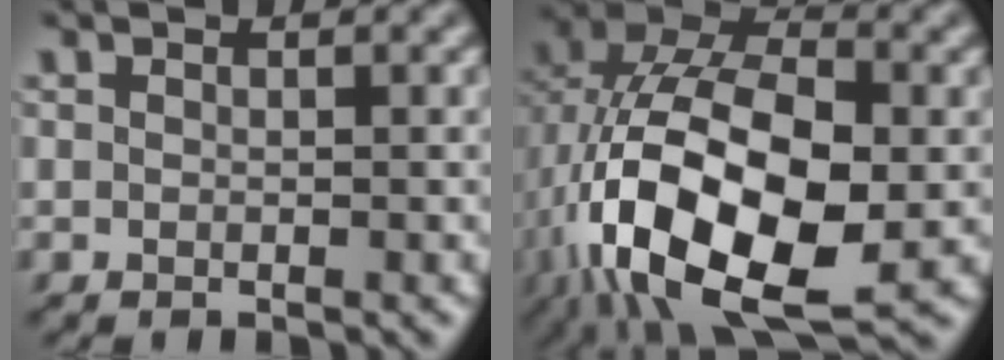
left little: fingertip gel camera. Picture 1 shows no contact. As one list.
[{"total": 16.7, "force": [-4.5, 9.1, 13.3], "torque": [-0.256, -0.007, -0.081]}]